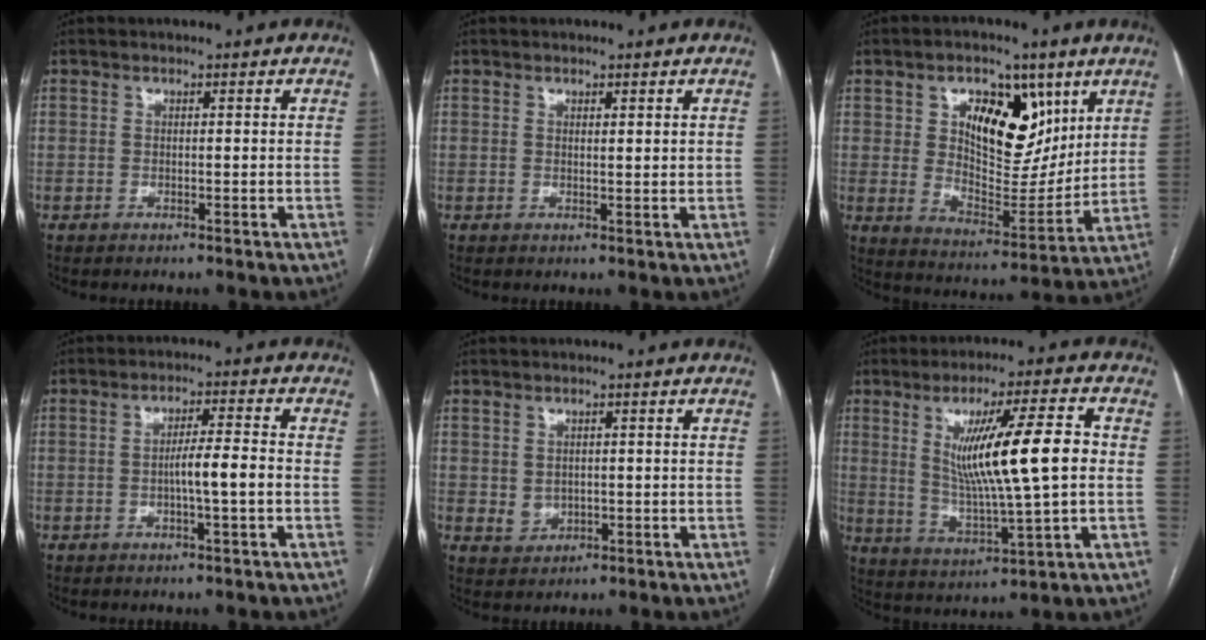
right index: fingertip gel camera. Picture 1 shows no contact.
{"total": 0.9, "force": [0.6, 0.1, 0.7], "torque": [-0.011, -0.003, 0.009]}
{"total": 14.4, "force": [6.1, 7.7, 10.5], "torque": [-0.162, 0.008, 0.112]}
{"total": 5.0, "force": [-1.0, 0.0, 4.9], "torque": [-0.082, 0.006, -0.018]}
{"total": 2.5, "force": [0.1, 2.2, 1.2], "torque": [-0.025, -0.002, 0.012]}
{"total": 14.1, "force": [1.9, 0.7, 14.0], "torque": [-0.239, -0.003, 0.037]}